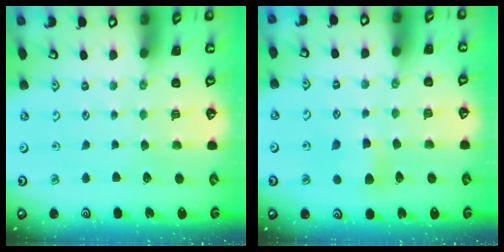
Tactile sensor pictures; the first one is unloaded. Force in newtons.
{"total": 7.1, "press": 7.1, "slide": 0.4}